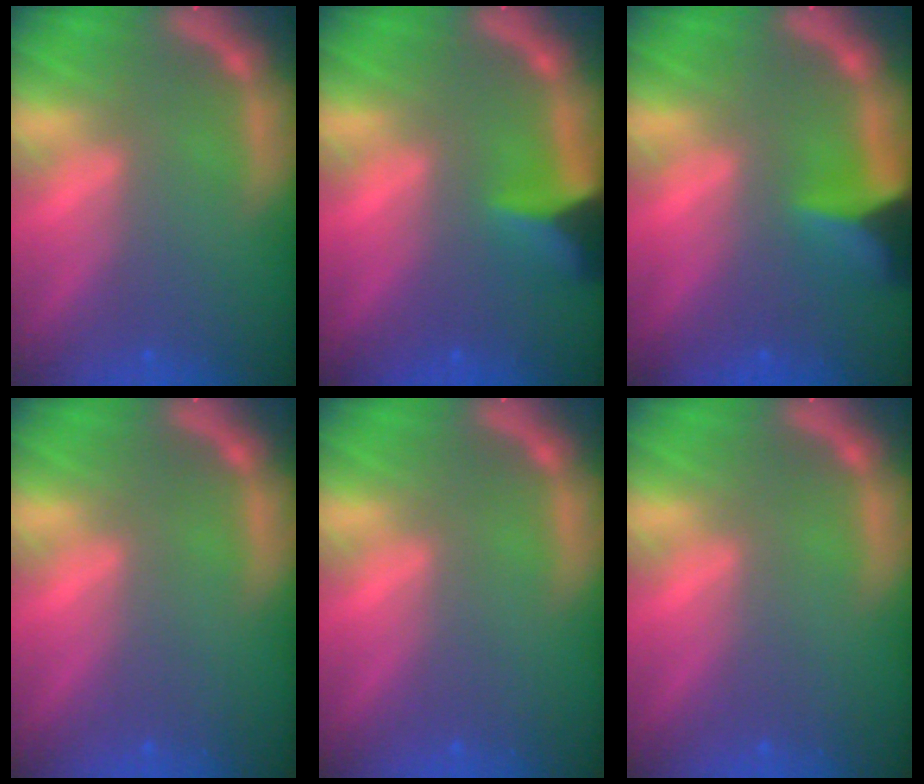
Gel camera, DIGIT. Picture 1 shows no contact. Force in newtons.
{"total": 4.4}
{"total": 5.0}
{"total": 0.0}
{"total": 0.0}
{"total": 0.0}